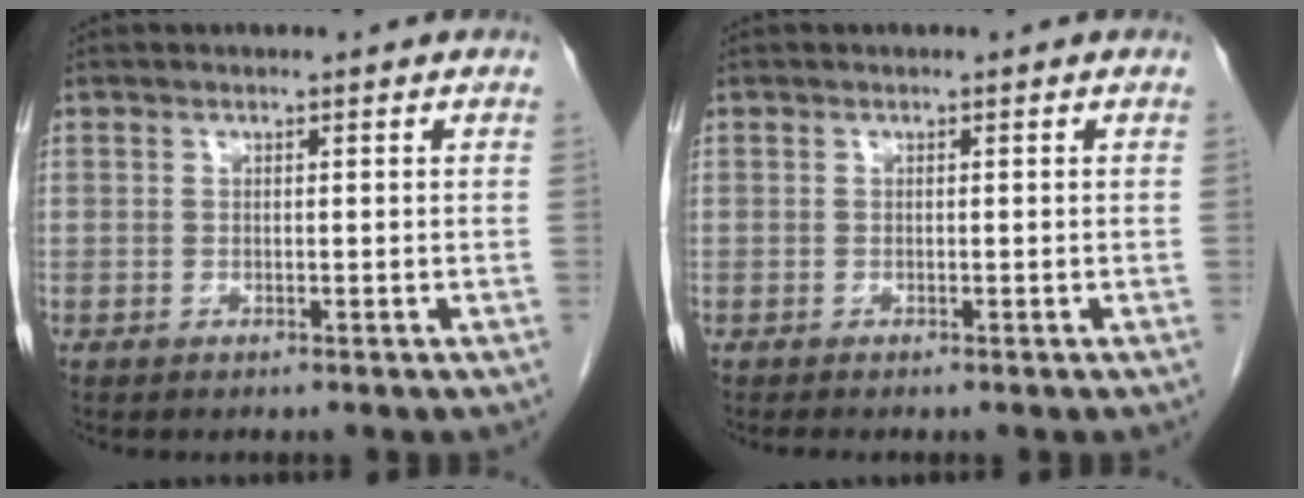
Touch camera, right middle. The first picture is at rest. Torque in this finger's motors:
{"motor_torque": [0.02, 0.00, -0.02, 0.00]}